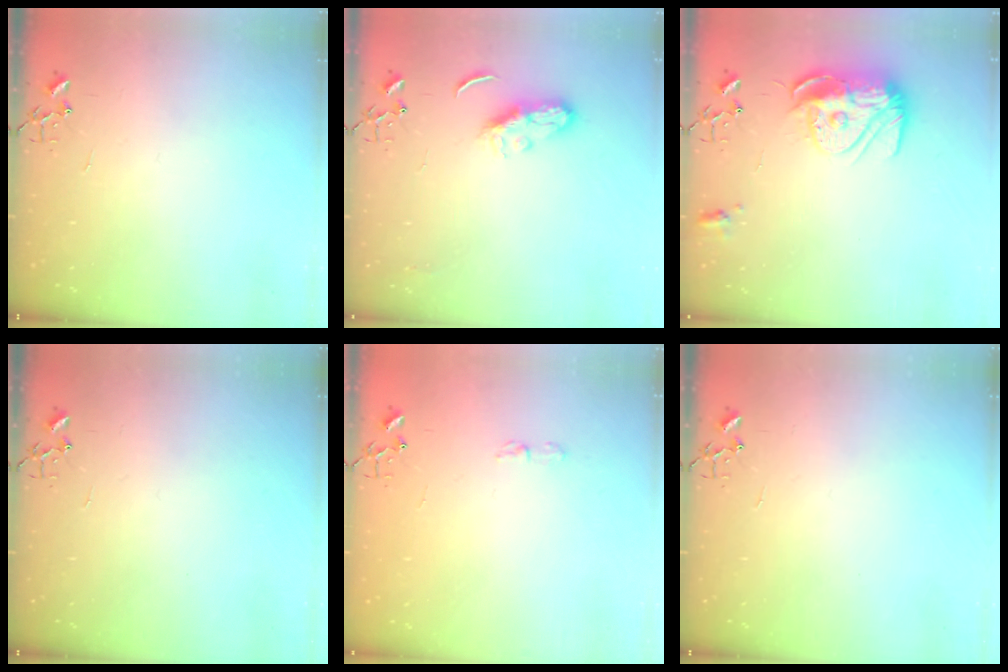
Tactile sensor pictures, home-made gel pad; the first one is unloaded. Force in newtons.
{"total": 6.7, "press": 6.7, "slide": 0.5}
{"total": 14.2, "press": 14.1, "slide": 1.3}
{"total": 0.0}
{"total": 4.1, "press": 4.0, "slide": 0.8}
{"total": 0.0}